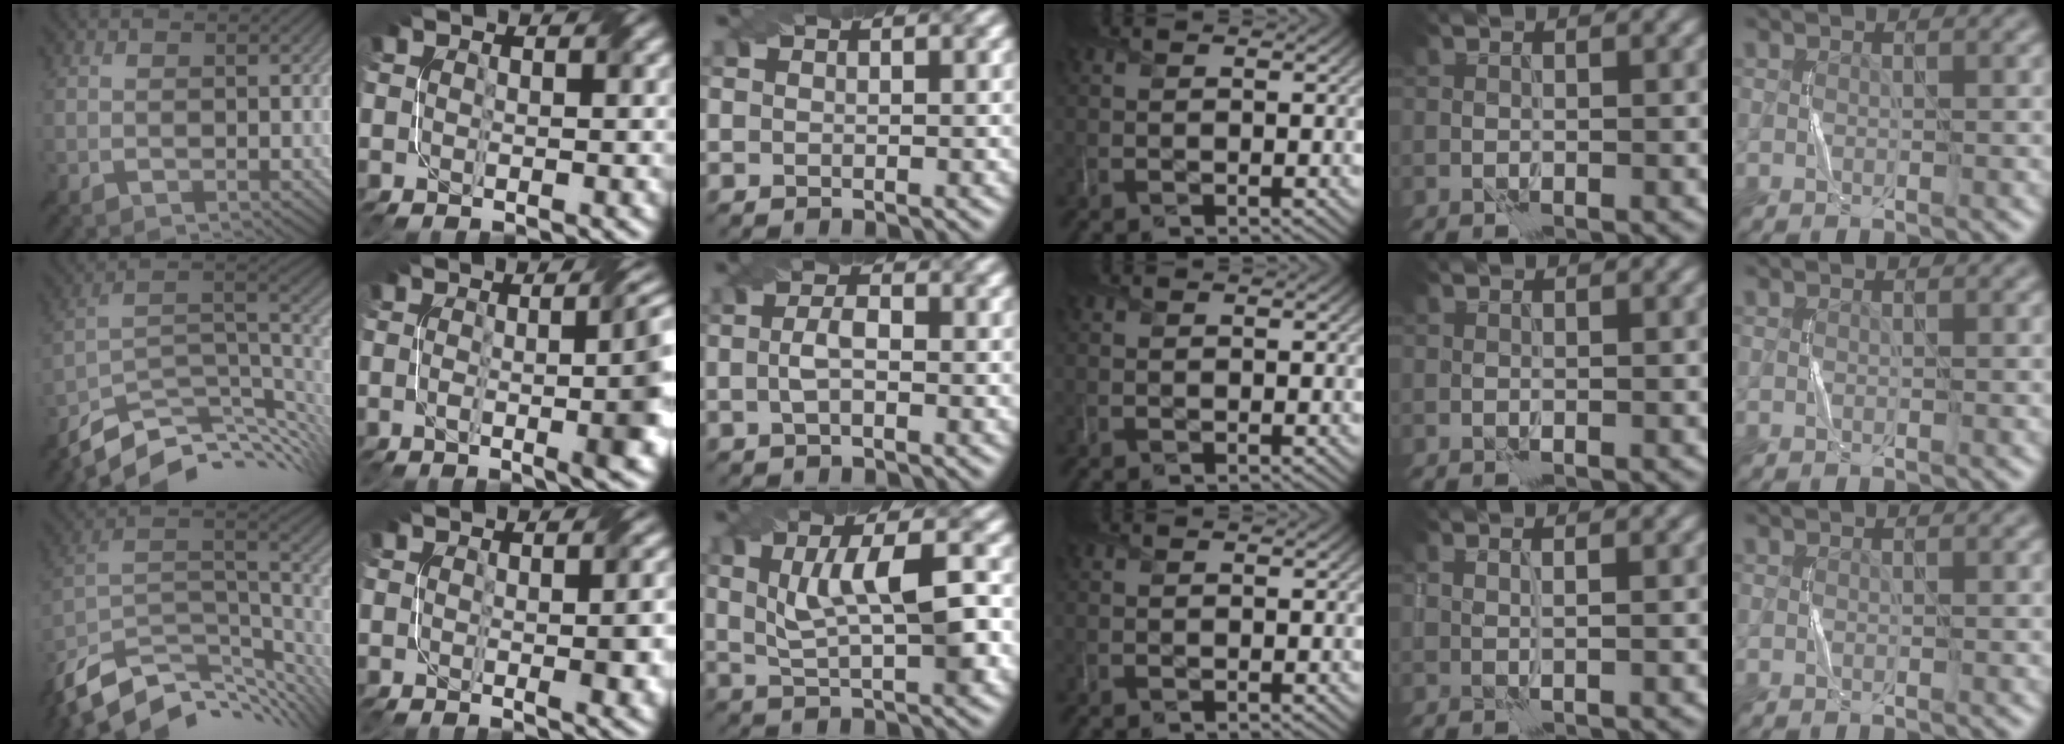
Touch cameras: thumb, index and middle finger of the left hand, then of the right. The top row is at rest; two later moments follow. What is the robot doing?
{"motion": "twist", "object": "screw"}